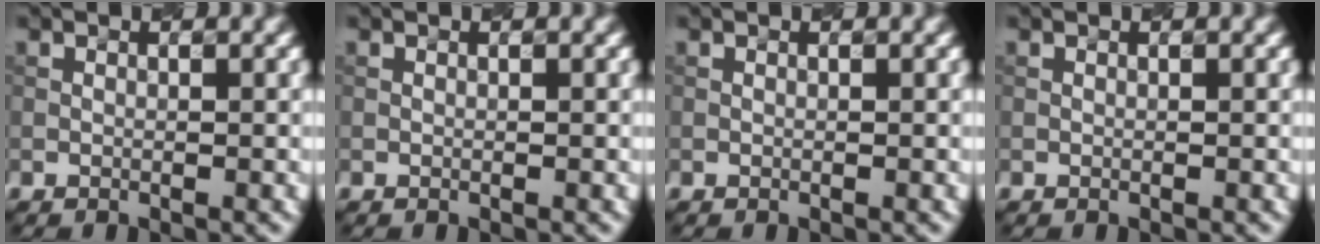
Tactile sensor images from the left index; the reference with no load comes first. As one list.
[{"total": 0.0}, {"total": 0.0}, {"total": 0.0}]